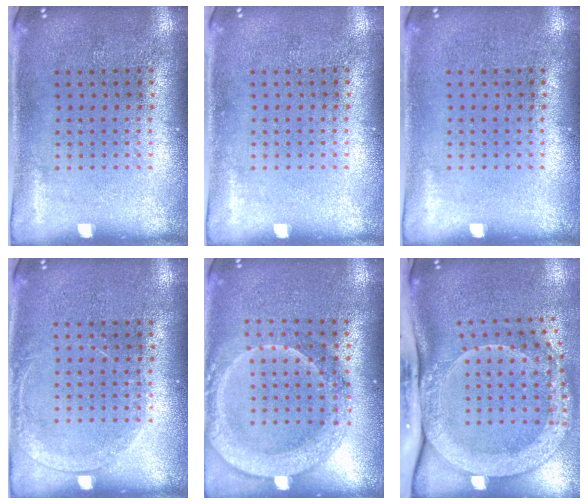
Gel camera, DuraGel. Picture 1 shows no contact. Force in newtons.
{"total": 0.0}
{"total": 0.0}
{"total": 1.2, "press": 1.1, "slide": 0.1}
{"total": 2.1, "press": 2.0, "slide": 0.7}
{"total": 3.3, "press": 2.3, "slide": 2.3}